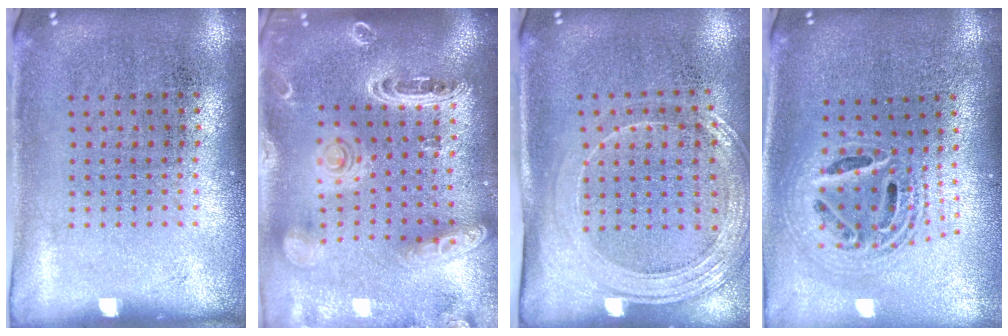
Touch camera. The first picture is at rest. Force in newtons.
{"total": 2.6, "press": 2.3, "slide": 1.1}
{"total": 1.9, "press": 1.7, "slide": 0.9}
{"total": 2.2, "press": 1.7, "slide": 1.4}